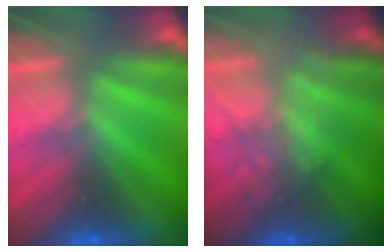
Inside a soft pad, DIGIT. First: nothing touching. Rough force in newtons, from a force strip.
{"total": 11.7}